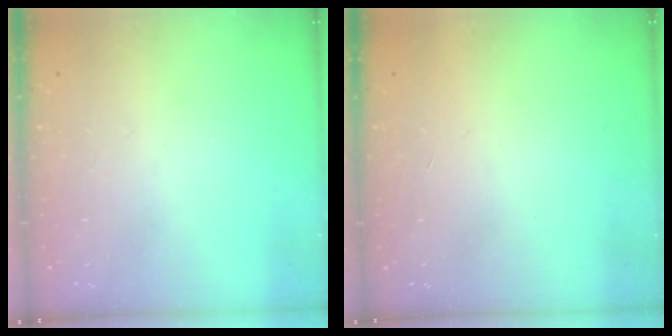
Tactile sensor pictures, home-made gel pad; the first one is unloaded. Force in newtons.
{"total": 1.7, "press": 1.7, "slide": 0.1}